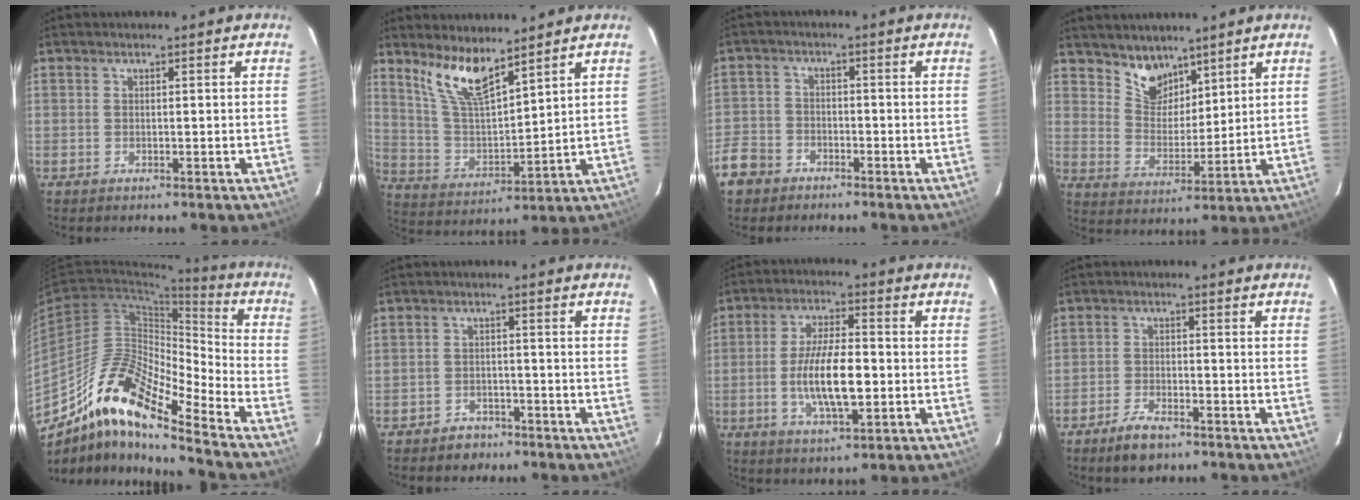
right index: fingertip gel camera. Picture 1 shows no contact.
{"total": 10.4, "force": [7.9, 2.2, 6.3], "torque": [-0.126, -0.006, 0.166]}
{"total": 8.4, "force": [-5.0, 6.4, 2.3], "torque": [-0.075, 0.019, -0.095]}
{"total": 7.5, "force": [6.1, 3.8, 2.3], "torque": [-0.034, 0.000, 0.118]}
{"total": 16.0, "force": [-11.7, 2.4, 10.6], "torque": [-0.177, 0.005, -0.232]}
{"total": 4.3, "force": [-3.4, 2.5, 0.4], "torque": [-0.023, 0.017, -0.052]}
{"total": 11.4, "force": [-2.0, 3.9, 10.6], "torque": [-0.203, -0.004, -0.032]}
{"total": 5.5, "force": [-4.2, 2.0, 2.9], "torque": [-0.076, -0.002, -0.076]}